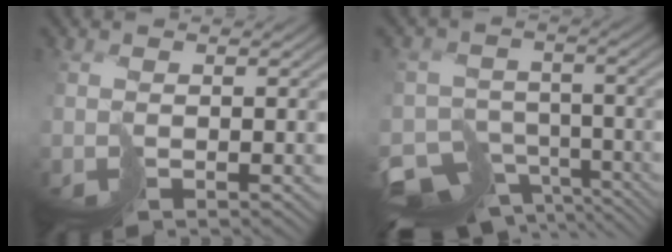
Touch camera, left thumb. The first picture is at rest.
{"total": 12.0, "force": [-8.6, 7.0, 4.7], "torque": [-0.108, -0.039, -0.116]}